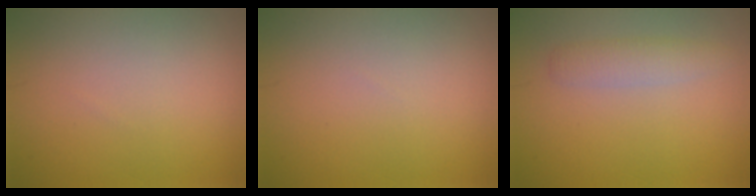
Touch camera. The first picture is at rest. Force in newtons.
{"total": 0.0}
{"total": 1.9, "press": 1.9, "slide": 0.1}